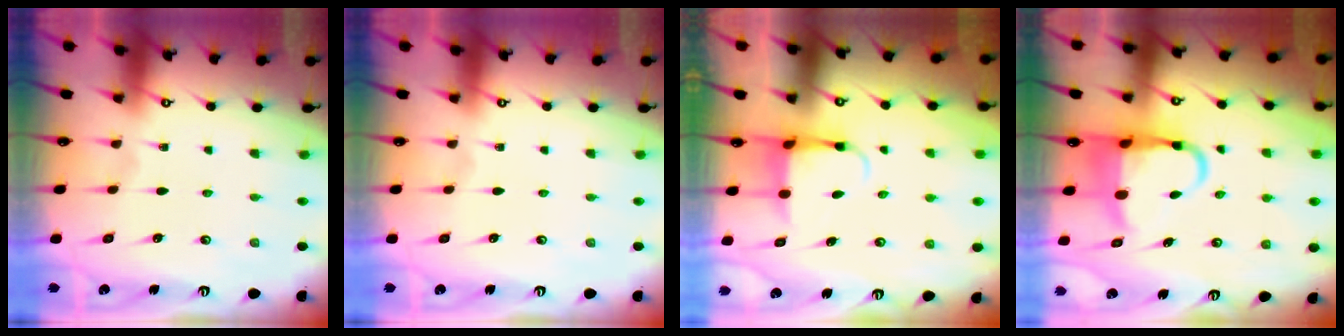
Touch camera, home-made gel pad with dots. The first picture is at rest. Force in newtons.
{"total": 0.0}
{"total": 3.6, "press": 3.6, "slide": 0.7}
{"total": 8.4, "press": 7.8, "slide": 3.1}